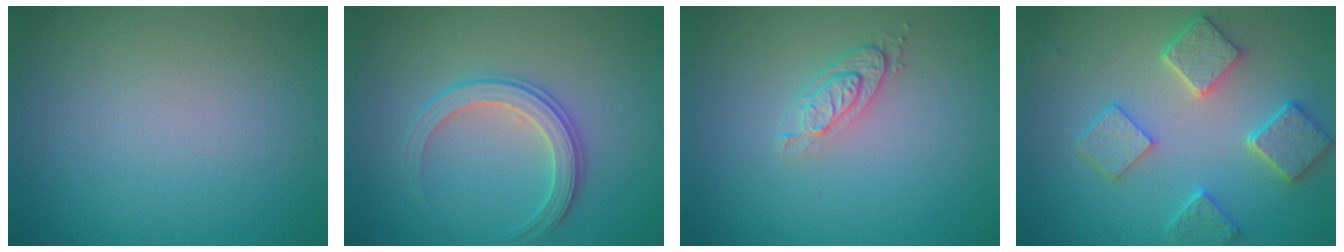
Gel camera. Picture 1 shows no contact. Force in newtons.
{"total": 2.9, "press": 2.8, "slide": 0.6}
{"total": 2.4, "press": 1.9, "slide": 1.4}
{"total": 5.5, "press": 4.4, "slide": 3.2}